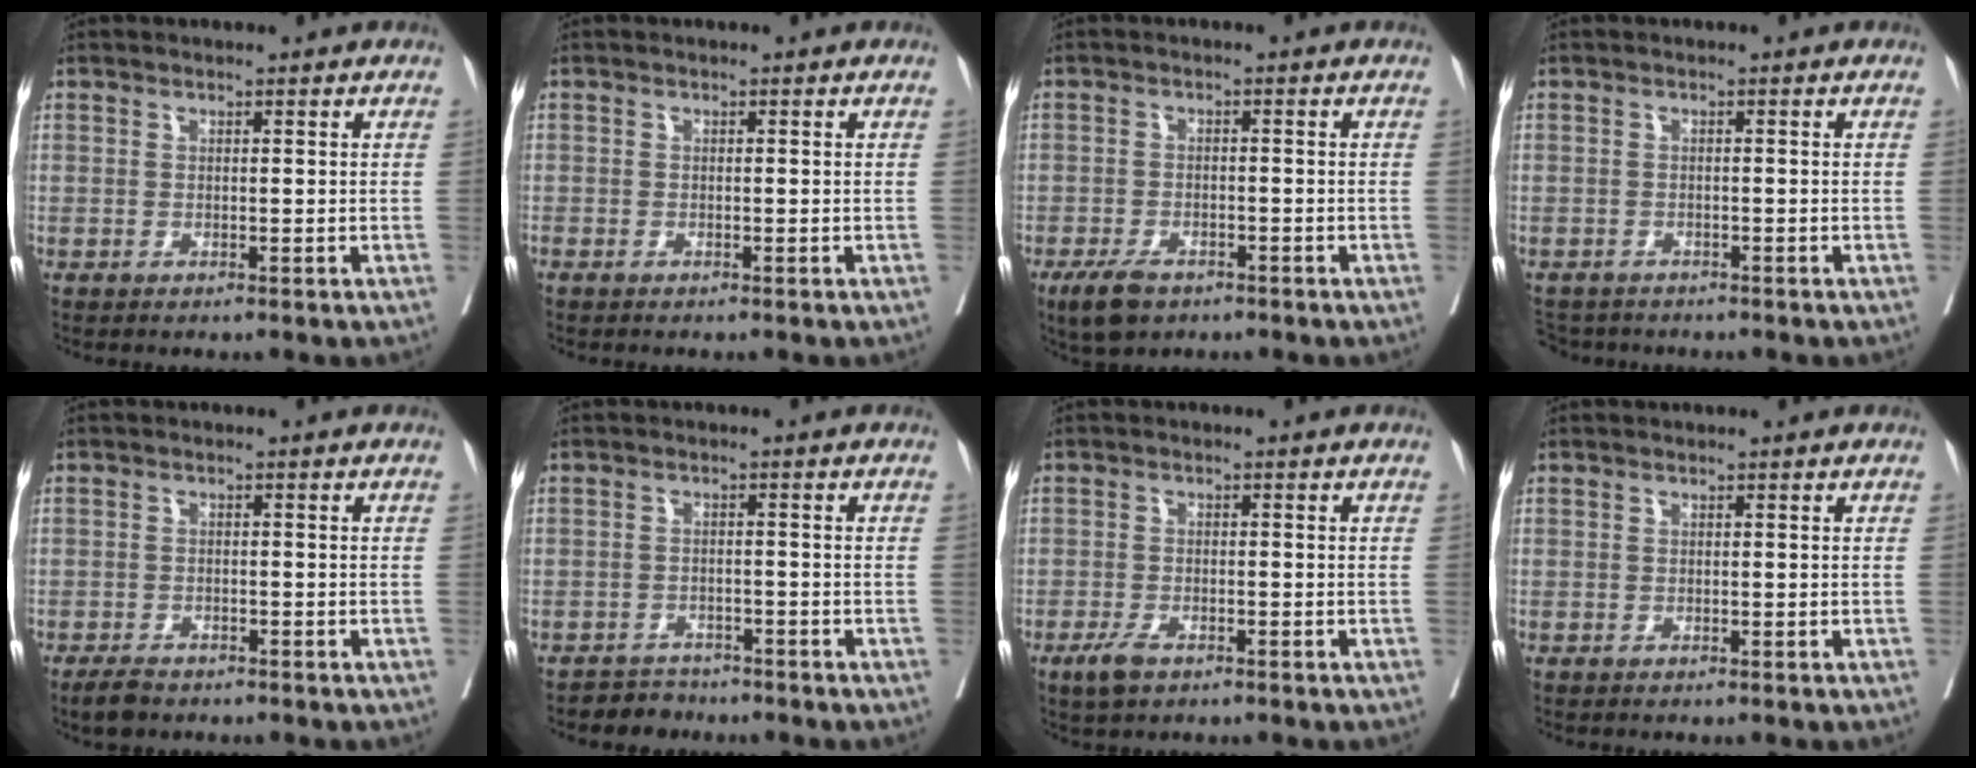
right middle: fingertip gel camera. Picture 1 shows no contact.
{"total": 0.0}
{"total": 4.9, "force": [-3.3, 2.3, 2.7], "torque": [-0.054, -0.005, -0.052]}
{"total": 4.2, "force": [-3.8, 1.6, 0.3], "torque": [0.001, -0.007, -0.062]}
{"total": 2.9, "force": [-2.3, 1.1, 1.2], "torque": [-0.024, -0.002, -0.039]}
{"total": 3.0, "force": [-2.6, 1.1, -0.9], "torque": [0.016, -0.001, -0.046]}
{"total": 3.1, "force": [-2.0, 1.2, 2.1], "torque": [-0.044, -0.003, -0.032]}
{"total": 0.0}